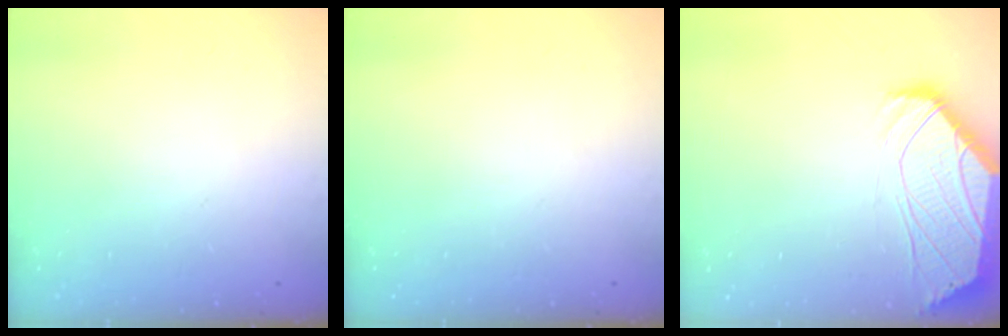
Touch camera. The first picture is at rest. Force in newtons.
{"total": 0.0}
{"total": 0.7, "press": 0.5, "slide": 0.4}